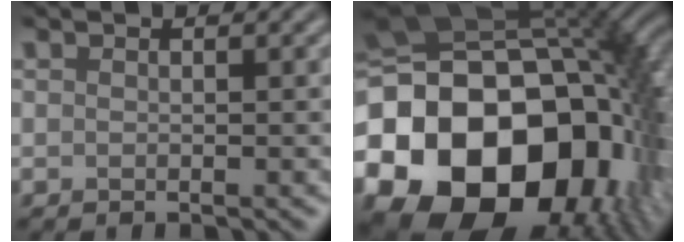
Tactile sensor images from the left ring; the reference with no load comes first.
{"total": 21.8, "force": [-5.7, 15.2, 14.5], "torque": [-0.301, -0.017, -0.092]}